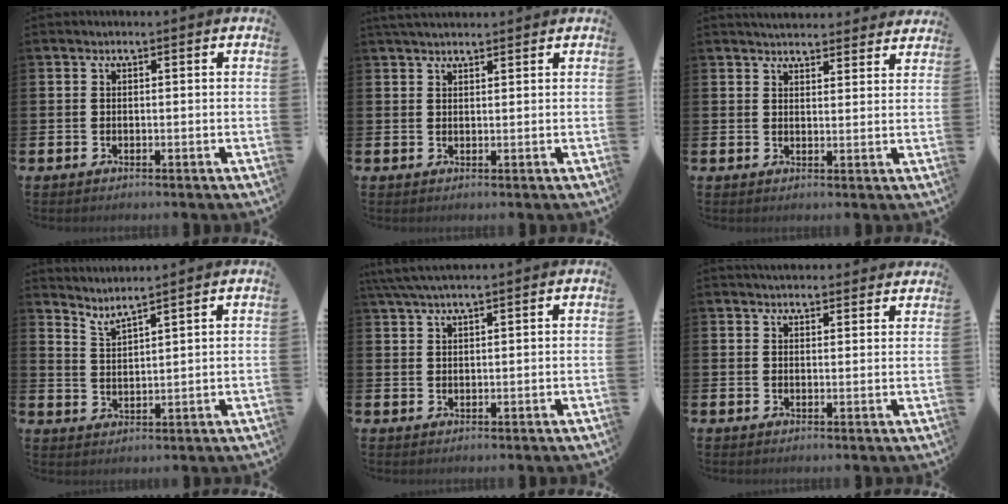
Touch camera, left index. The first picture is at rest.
{"total": 2.3, "force": [2.1, 0.5, 0.6], "torque": [-0.005, -0.005, 0.037]}
{"total": 4.2, "force": [4.1, 0.7, 0.2], "torque": [-0.002, -0.024, 0.074]}
{"total": 3.7, "force": [3.6, -0.7, 0.3], "torque": [-0.015, -0.025, 0.063]}
{"total": 3.5, "force": [3.1, 0.1, 1.7], "torque": [-0.045, -0.002, 0.059]}
{"total": 3.1, "force": [3.1, 0.5, 0.0], "torque": [0.005, -0.018, 0.054]}